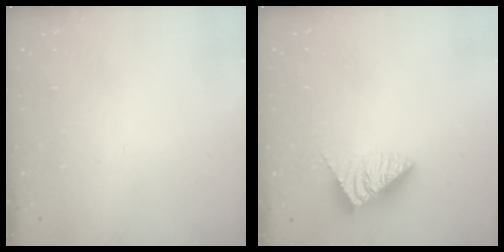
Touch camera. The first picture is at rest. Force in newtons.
{"total": 3.9, "press": 3.9, "slide": 0.7}